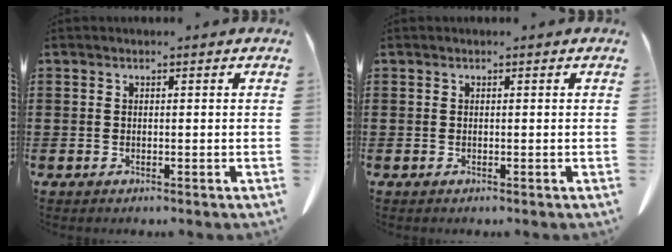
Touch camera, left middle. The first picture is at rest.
{"total": 0.0}